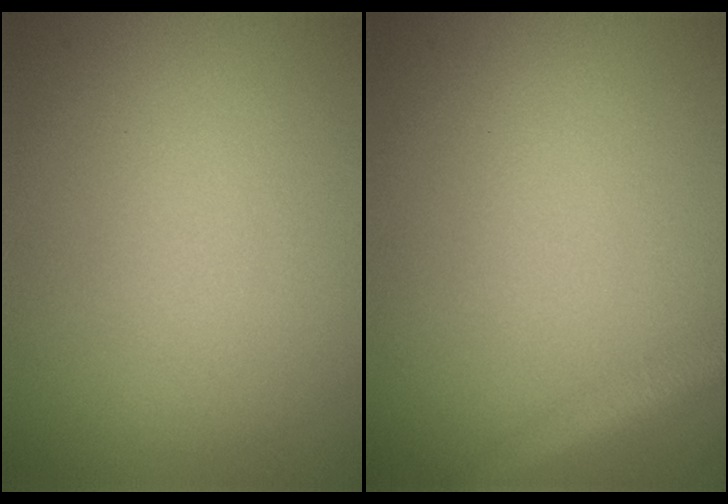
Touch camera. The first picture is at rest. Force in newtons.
{"total": 2.6, "press": 2.6, "slide": 0.1}